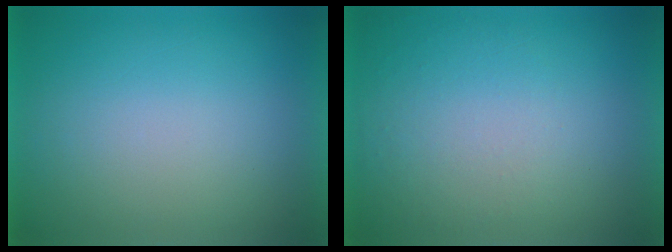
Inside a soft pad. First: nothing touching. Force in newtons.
{"total": 1.0}